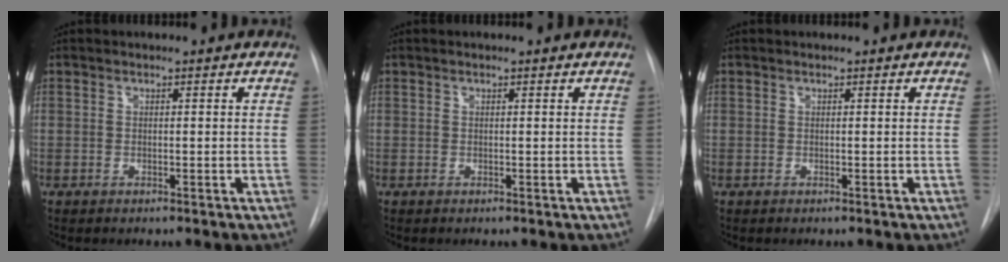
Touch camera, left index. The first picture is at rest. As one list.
[{"total": 0.0}, {"total": 0.0}]